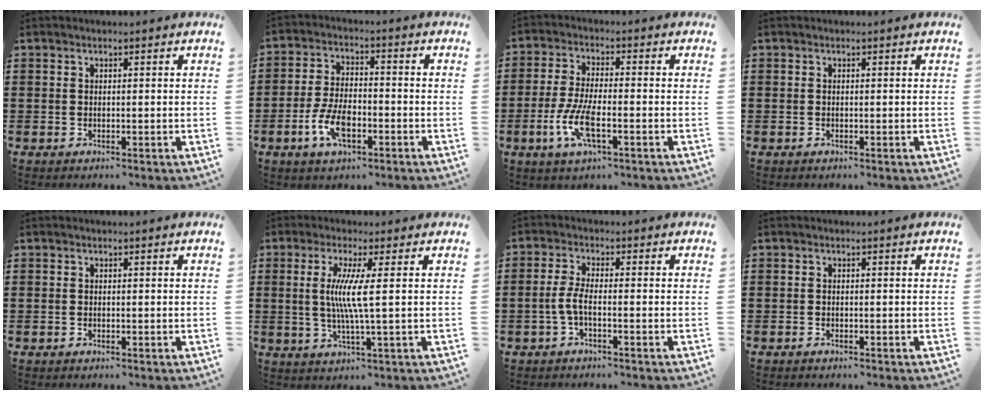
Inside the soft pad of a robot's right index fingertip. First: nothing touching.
{"total": 6.9, "force": [-2.7, 3.3, 5.4], "torque": [-0.122, 0.001, -0.055]}
{"total": 6.9, "force": [-2.6, 2.0, 6.0], "torque": [-0.140, -0.013, -0.052]}
{"total": 0.0}
{"total": 0.0}
{"total": 6.3, "force": [0.8, -0.5, 6.3], "torque": [-0.127, -0.014, 0.006]}
{"total": 3.2, "force": [-1.5, 0.6, 2.8], "torque": [-0.071, -0.008, -0.034]}
{"total": 0.7, "force": [-0.7, -0.1, 0.0], "torque": [-0.002, -0.003, -0.015]}